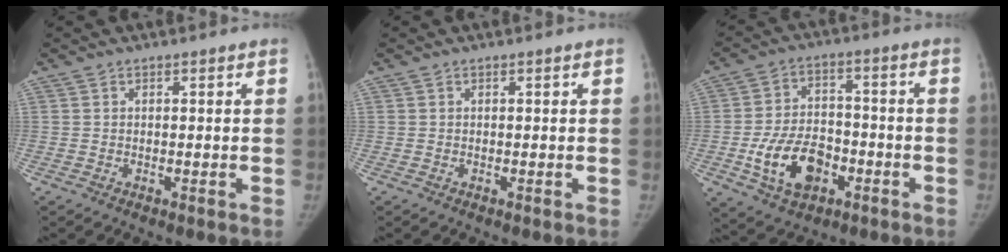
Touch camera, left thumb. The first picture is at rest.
{"total": 0.0}
{"total": 12.7, "force": [-4.6, 8.3, 8.4], "torque": [-0.131, 0.023, -0.076]}